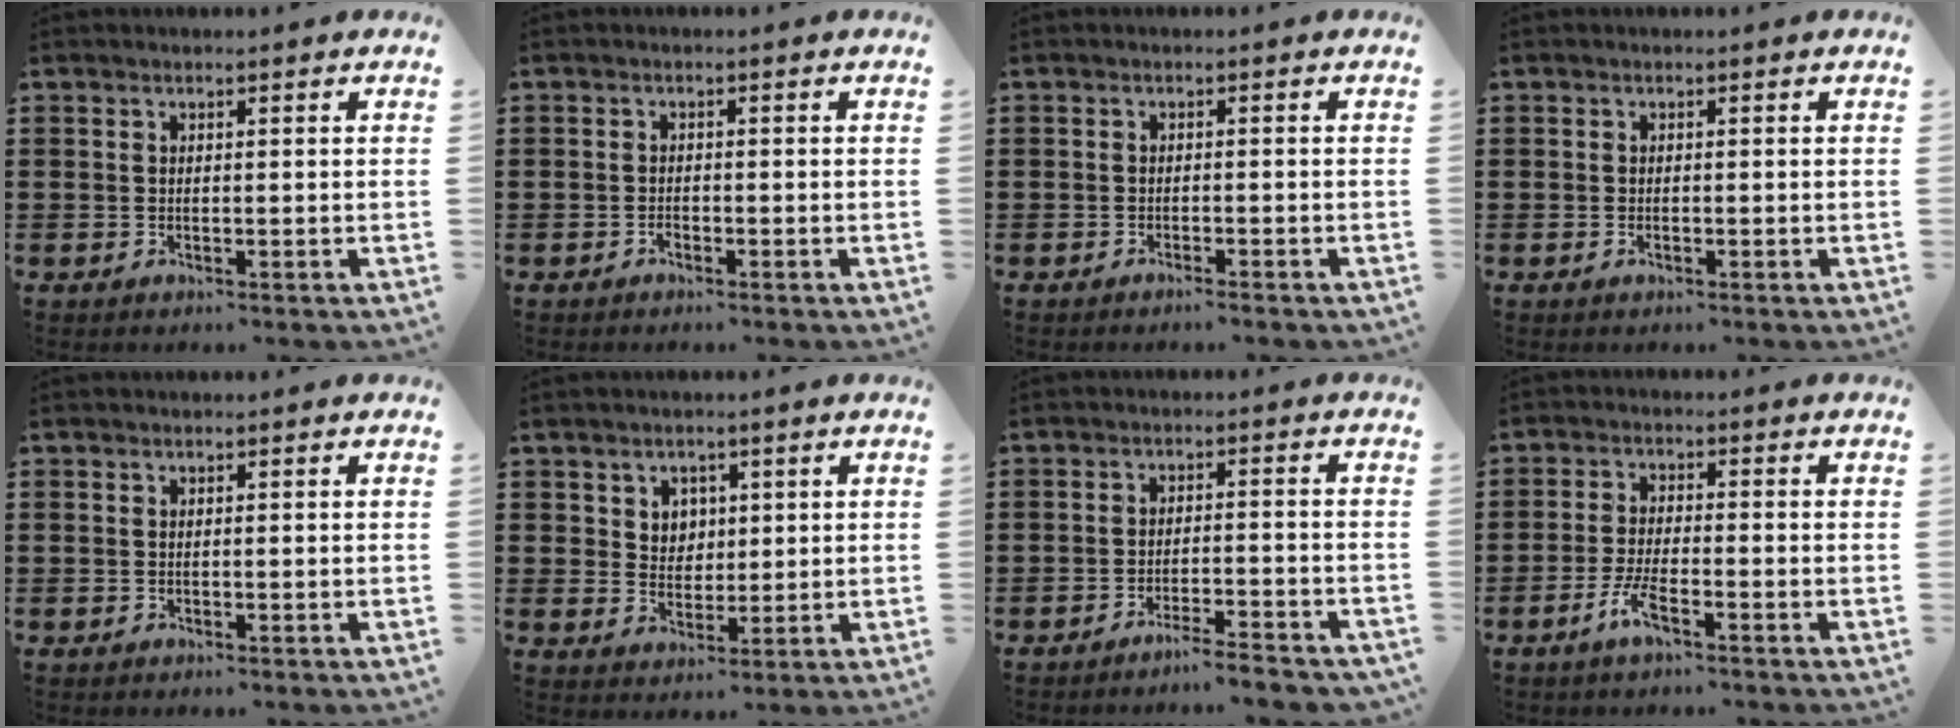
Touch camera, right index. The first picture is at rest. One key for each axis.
{"total": 0.9, "fx": -0.7, "fy": 0.3, "fz": 0.3, "tx": -0.008, "ty": -0.001, "tz": -0.015}
{"total": 1.1, "fx": -1.0, "fy": -0.1, "fz": 0.4, "tx": -0.011, "ty": -0.004, "tz": -0.018}
{"total": 0.5, "fx": -0.3, "fy": 0.2, "fz": 0.4, "tx": -0.010, "ty": -0.004, "tz": -0.004}
{"total": 0.0}
{"total": 3.6, "fx": 1.7, "fy": 3.1, "fz": 0.6, "tx": -0.019, "ty": 0.009, "tz": 0.028}
{"total": 3.7, "fx": -3.5, "fy": -0.4, "fz": 1.3, "tx": -0.024, "ty": -0.006, "tz": -0.069}
{"total": 4.2, "fx": -2.5, "fy": 0.7, "fz": 3.3, "tx": -0.082, "ty": -0.009, "tz": -0.053}